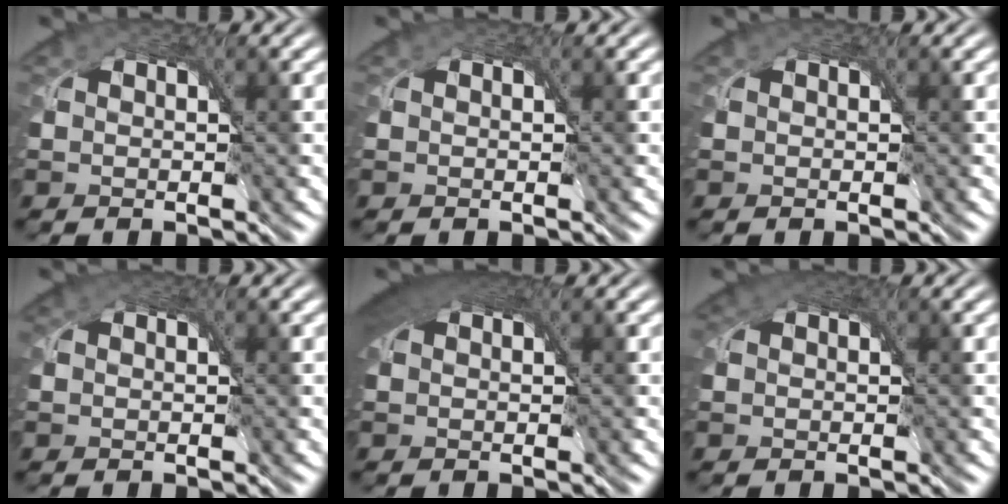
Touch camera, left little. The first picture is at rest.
{"total": 0.0}
{"total": 0.0}
{"total": 0.7, "force": [0.3, 0.4, 0.4], "torque": [-0.010, 0.000, 0.003]}
{"total": 4.6, "force": [2.2, 2.4, 3.2], "torque": [-0.063, 0.008, 0.028]}
{"total": 2.2, "force": [0.9, 1.5, 1.2], "torque": [-0.031, 0.004, 0.008]}